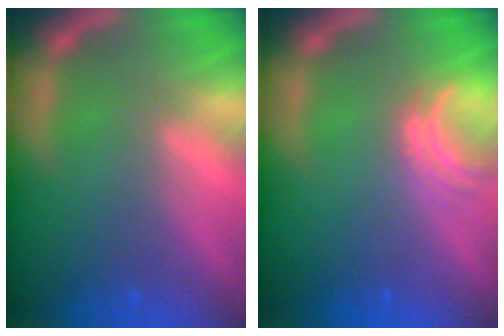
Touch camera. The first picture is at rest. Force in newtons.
{"total": 2.5}